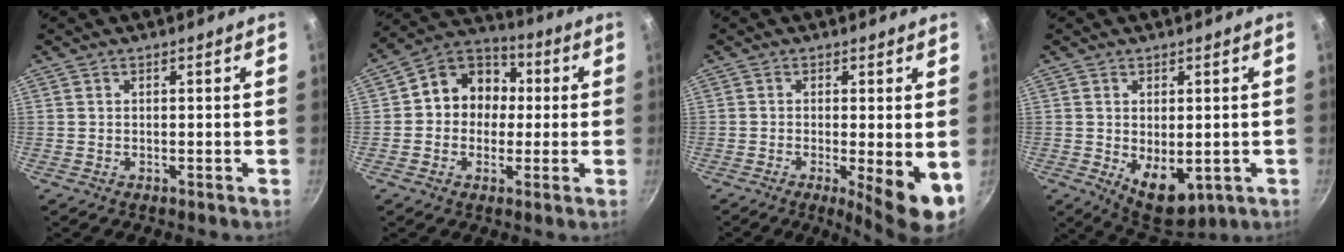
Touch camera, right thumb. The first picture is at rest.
{"total": 11.6, "force": [0.5, 10.1, 5.7], "torque": [-0.043, 0.029, -0.014]}
{"total": 8.6, "force": [-1.7, 1.9, 8.2], "torque": [-0.106, -0.010, -0.017]}
{"total": 8.3, "force": [-1.1, 4.8, 6.7], "torque": [-0.081, -0.015, 0.001]}